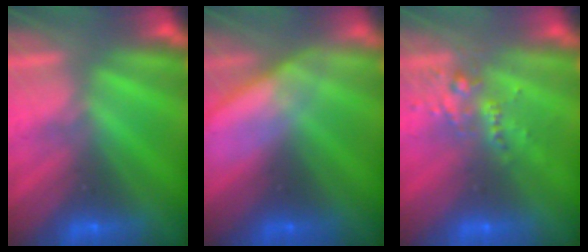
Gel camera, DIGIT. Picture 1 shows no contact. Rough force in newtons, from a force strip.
{"total": 2.9}
{"total": 2.6}